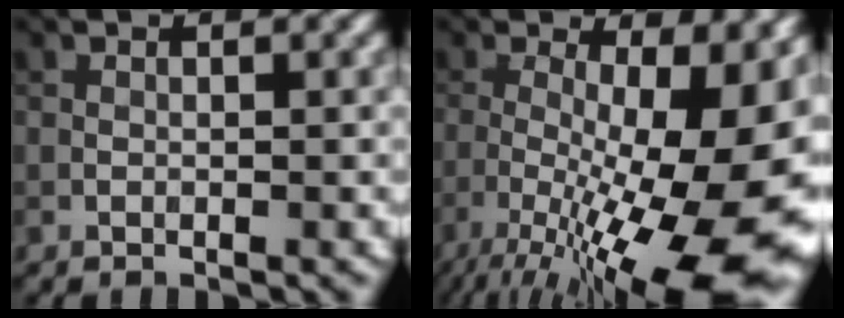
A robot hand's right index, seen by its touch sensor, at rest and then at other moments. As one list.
[{"total": 17.8, "force": [-4.0, 5.5, 16.5], "torque": [-0.207, -0.015, -0.055]}]